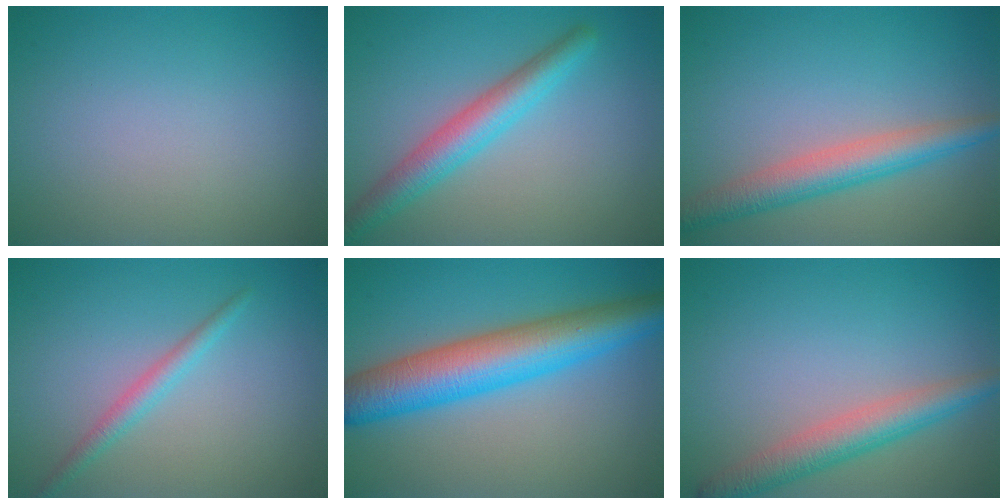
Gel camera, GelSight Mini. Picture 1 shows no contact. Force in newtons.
{"total": 4.3, "press": 4.3, "slide": 0.1}
{"total": 4.5, "press": 4.5, "slide": 0.2}
{"total": 1.9, "press": 1.9, "slide": 0.1}
{"total": 8.7, "press": 8.7, "slide": 0.1}
{"total": 4.2, "press": 4.2, "slide": 0.1}